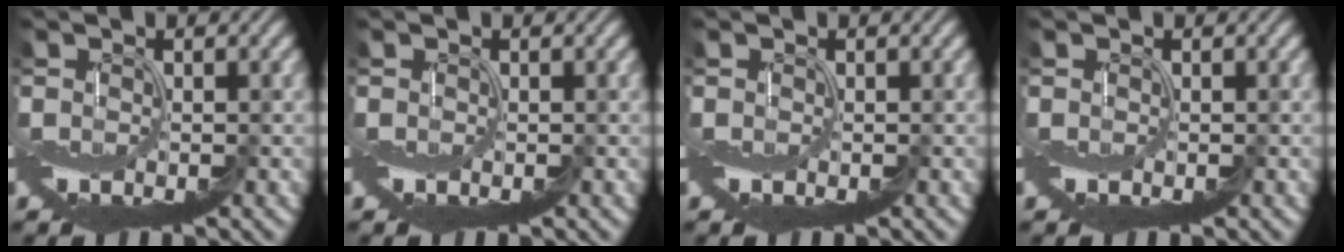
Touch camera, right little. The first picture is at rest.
{"total": 0.0}
{"total": 0.0}
{"total": 0.0}